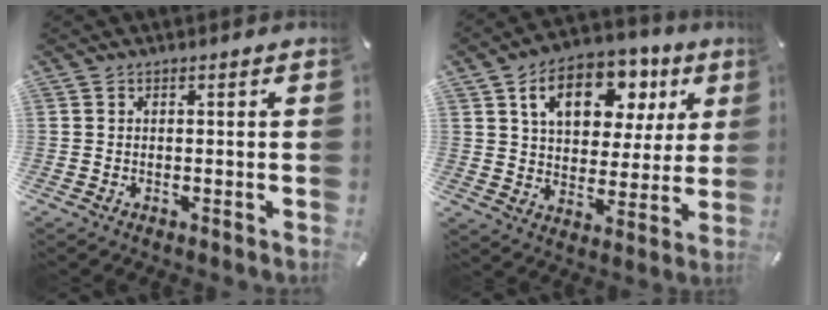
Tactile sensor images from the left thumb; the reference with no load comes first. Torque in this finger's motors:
{"motor_torque": [2.38, 2.39, 1.44, -1.33, 0.33]}